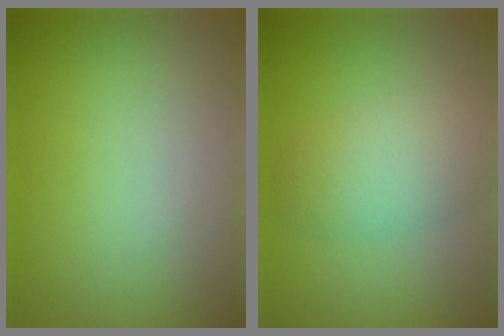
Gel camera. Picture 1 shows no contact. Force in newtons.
{"total": 4.6, "press": 4.6, "slide": 0.1}